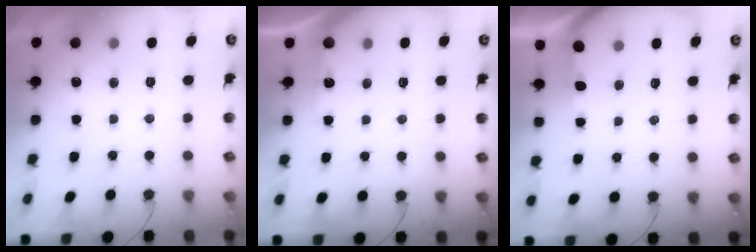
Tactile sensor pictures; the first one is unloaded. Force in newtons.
{"total": 3.3, "press": 3.3, "slide": 0.3}
{"total": 2.4, "press": 2.4, "slide": 0.3}